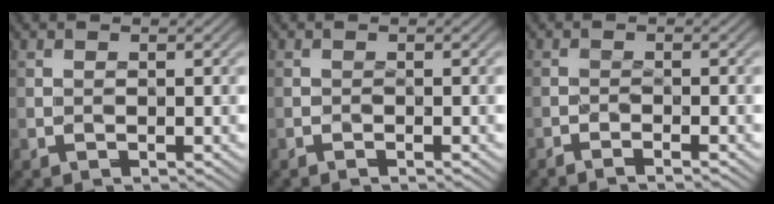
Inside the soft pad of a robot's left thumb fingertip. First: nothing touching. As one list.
[{"total": 0.5, "force": [-0.4, -0.2, 0.2], "torque": [-0.004, 0.000, -0.008]}, {"total": 1.7, "force": [-1.5, -0.6, 0.5], "torque": [-0.017, 0.001, -0.026]}]